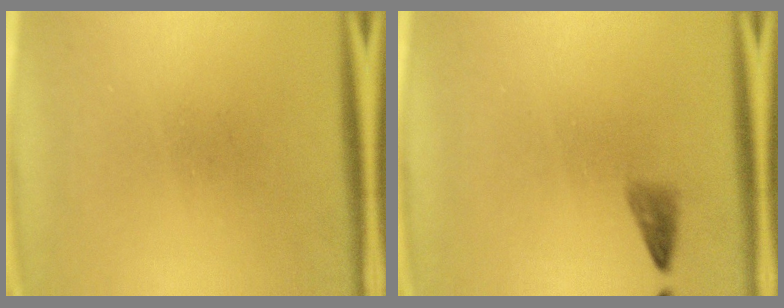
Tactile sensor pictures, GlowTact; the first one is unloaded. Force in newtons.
{"total": 1.2}